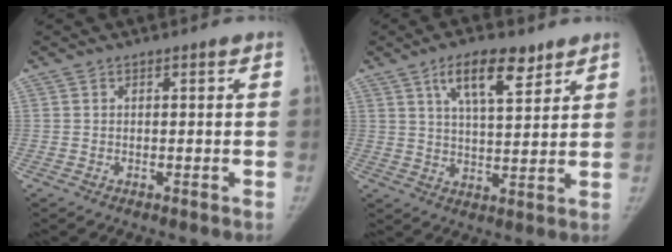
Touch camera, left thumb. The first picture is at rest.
{"total": 10.1, "force": [6.0, 3.8, 7.1], "torque": [-0.102, -0.030, 0.104]}